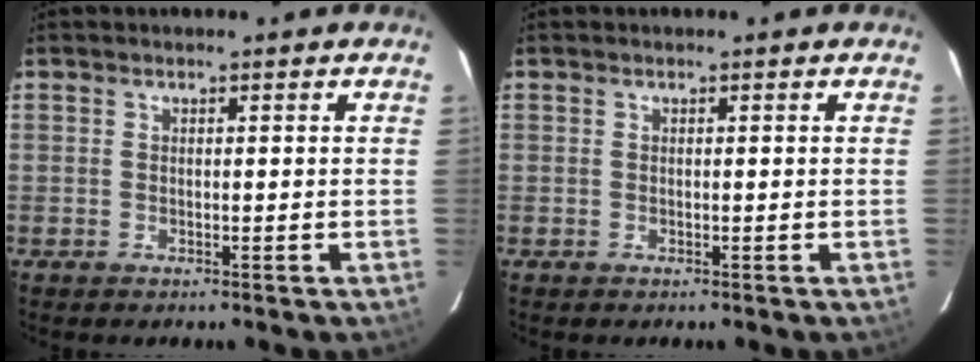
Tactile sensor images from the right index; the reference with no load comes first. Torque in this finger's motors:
{"motor_torque": [0.00, 0.00, 0.00, 0.00]}